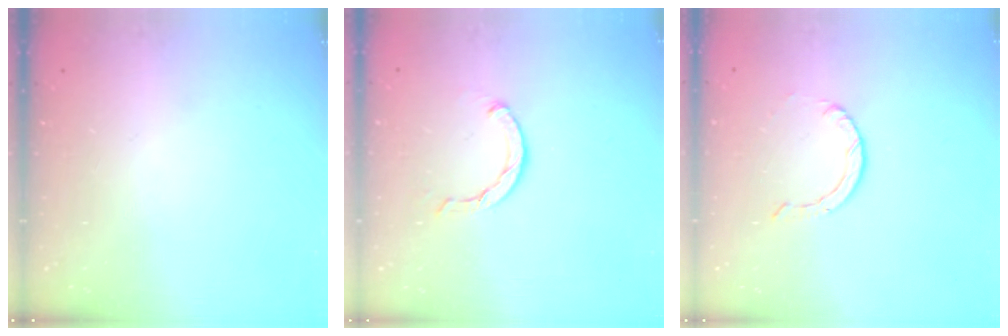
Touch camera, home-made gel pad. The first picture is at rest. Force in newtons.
{"total": 3.6, "press": 3.5, "slide": 0.5}
{"total": 0.9, "press": 0.9, "slide": 0.1}